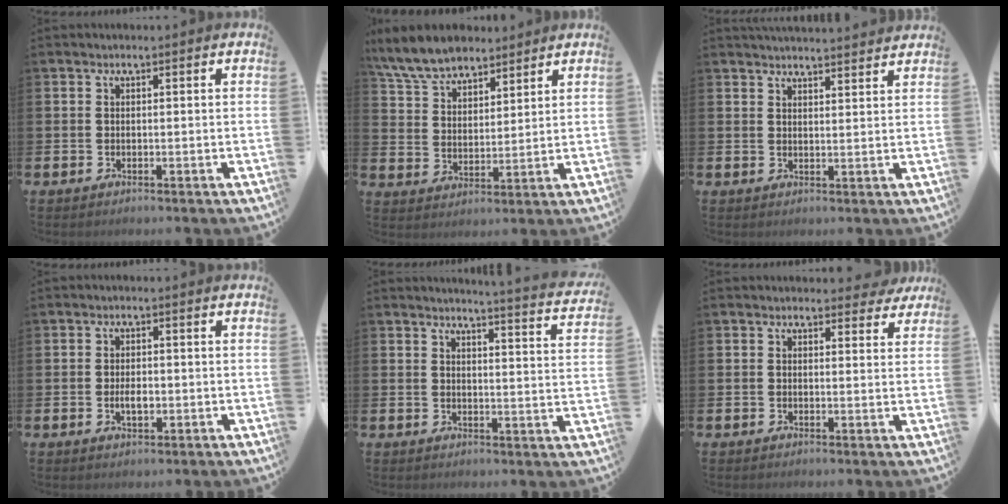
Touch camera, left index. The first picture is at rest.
{"total": 7.9, "force": [7.2, 2.5, 2.0], "torque": [-0.076, -0.020, 0.137]}
{"total": 3.3, "force": [3.3, 0.0, 0.0], "torque": [-0.007, -0.018, 0.060]}
{"total": 2.4, "force": [-0.3, 1.3, 2.0], "torque": [-0.030, 0.000, -0.009]}
{"total": 3.6, "force": [3.6, -0.6, 0.6], "torque": [-0.013, -0.036, 0.056]}
{"total": 2.0, "force": [1.8, 0.9, 0.3], "torque": [0.007, -0.003, 0.027]}